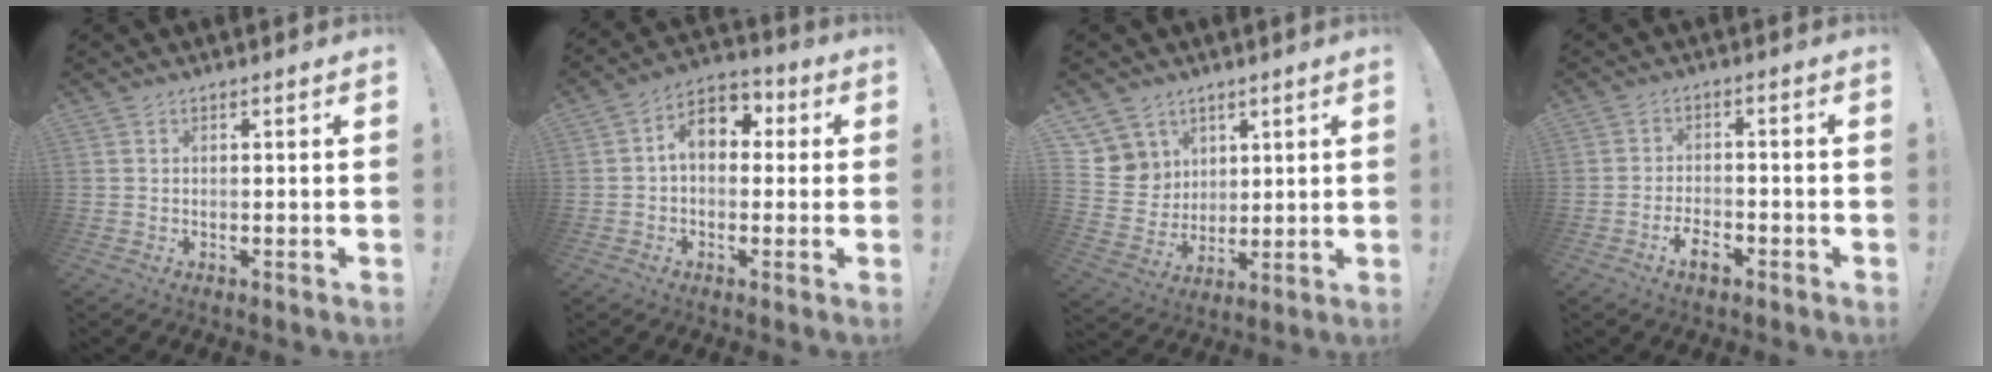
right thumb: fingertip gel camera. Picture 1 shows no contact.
{"total": 9.0, "force": [1.6, 6.4, 6.2], "torque": [-0.097, 0.013, 0.033]}
{"total": 7.4, "force": [4.4, 6.0, -0.2], "torque": [-0.002, -0.045, 0.089]}
{"total": 4.7, "force": [-3.4, 1.9, 2.5], "torque": [-0.047, 0.013, -0.058]}